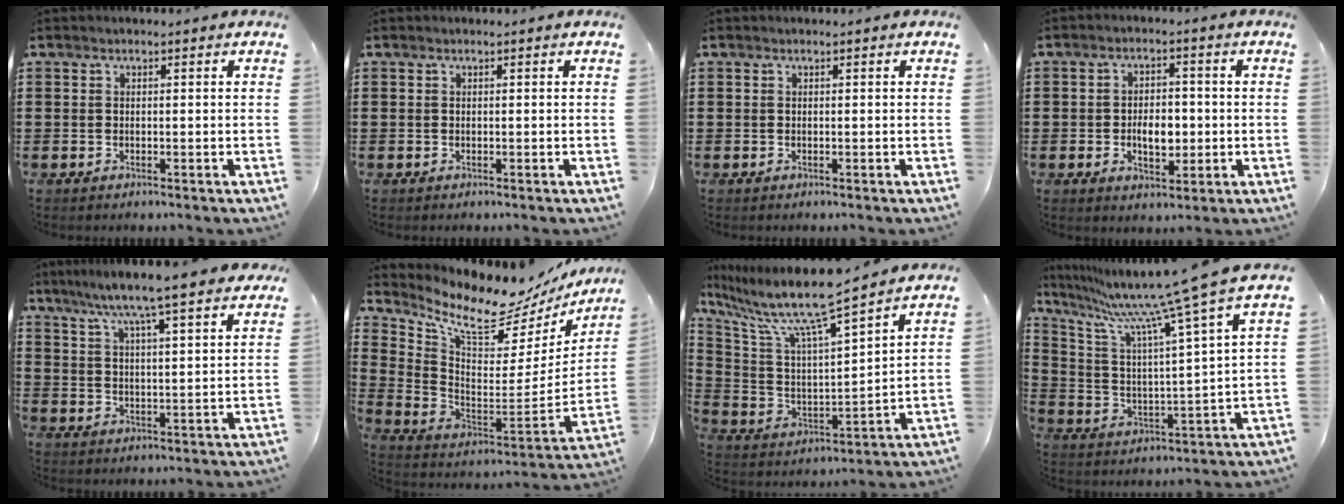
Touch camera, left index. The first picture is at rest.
{"total": 0.0}
{"total": 0.0}
{"total": 5.0, "force": [-0.8, 2.9, 4.0], "torque": [-0.061, 0.001, -0.020]}
{"total": 6.9, "force": [6.0, -0.8, 3.2], "torque": [-0.087, -0.034, 0.099]}
{"total": 10.8, "force": [9.2, 2.3, 5.2], "torque": [-0.129, -0.080, 0.154]}
{"total": 12.0, "force": [9.8, 0.4, 6.9], "torque": [-0.177, -0.063, 0.160]}
{"total": 11.8, "force": [10.0, -0.9, 6.3], "torque": [-0.157, -0.074, 0.158]}